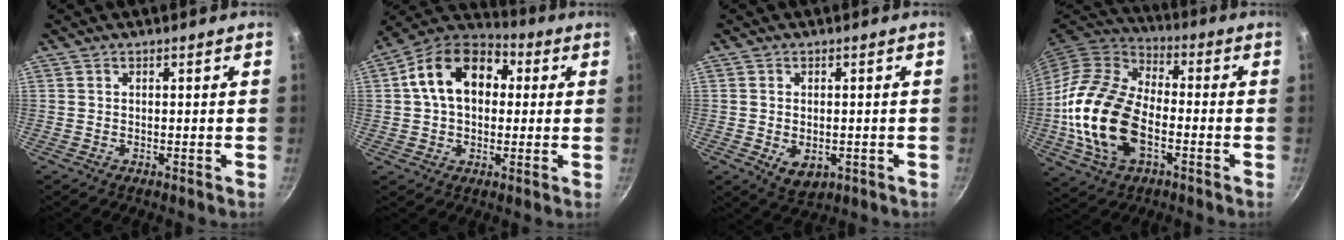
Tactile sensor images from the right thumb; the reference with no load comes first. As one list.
[{"total": 15.9, "force": [2.8, 11.2, 11.0], "torque": [-0.152, 0.031, 0.025]}, {"total": 5.2, "force": [-1.1, 3.5, 3.7], "torque": [-0.049, -0.006, -0.008]}, {"total": 21.0, "force": [-4.2, 12.9, 16.0], "torque": [-0.300, 0.027, -0.086]}]